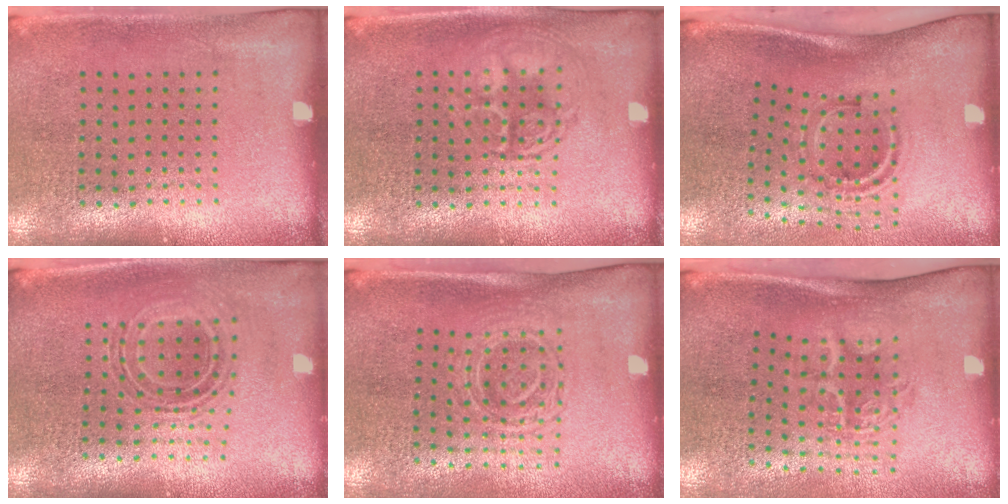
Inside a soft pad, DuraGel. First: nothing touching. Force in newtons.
{"total": 2.6, "press": 2.6, "slide": 0.4}
{"total": 1.6, "press": 1.1, "slide": 1.1}
{"total": 0.7, "press": 0.7, "slide": 0.2}
{"total": 1.7, "press": 1.4, "slide": 1.0}
{"total": 1.9, "press": 1.3, "slide": 1.4}